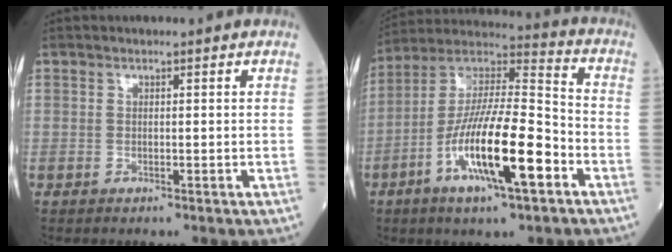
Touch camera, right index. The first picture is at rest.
{"total": 17.9, "force": [-6.8, 2.9, 16.3], "torque": [-0.308, -0.005, -0.121]}